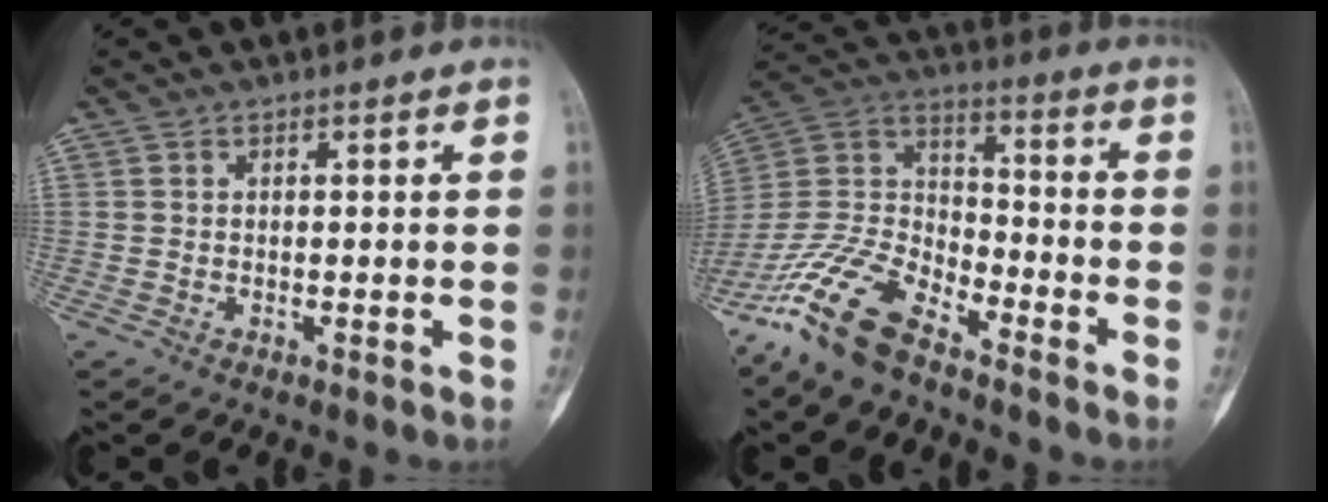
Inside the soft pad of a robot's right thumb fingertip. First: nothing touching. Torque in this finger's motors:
{"motor_torque": [-0.03, 0.15, 1.45, -1.06, 0.10]}